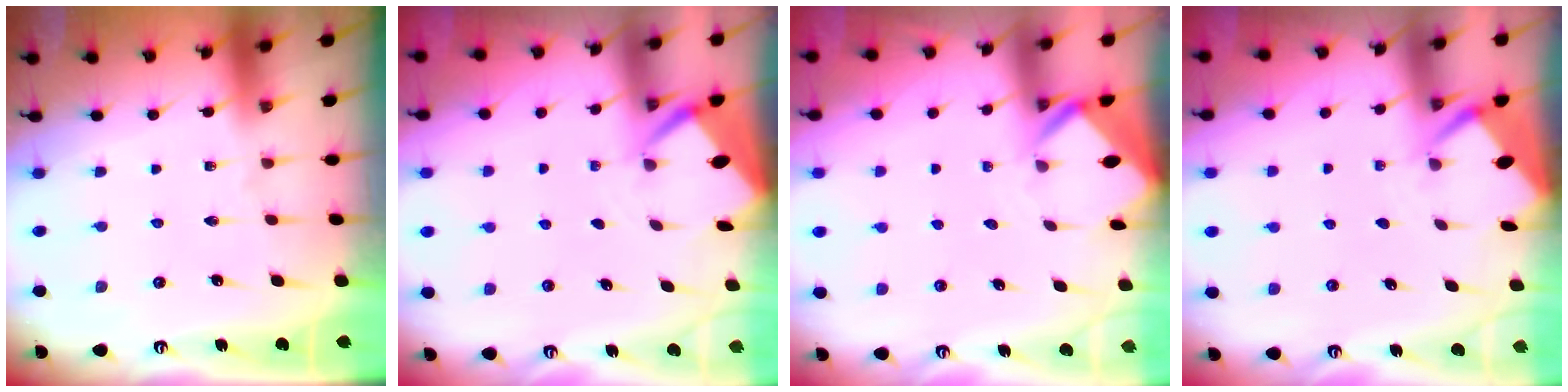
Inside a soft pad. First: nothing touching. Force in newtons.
{"total": 2.8, "press": 2.7, "slide": 0.3}
{"total": 2.8, "press": 2.8, "slide": 0.2}
{"total": 2.6, "press": 2.6, "slide": 0.3}